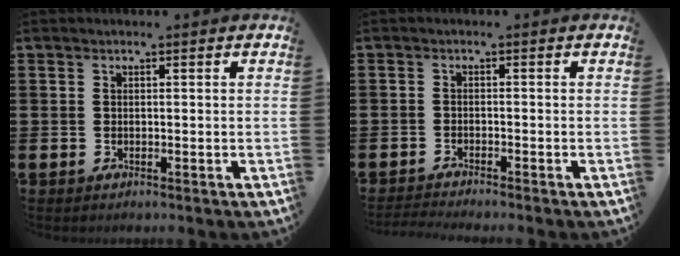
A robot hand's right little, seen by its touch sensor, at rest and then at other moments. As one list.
[{"total": 0.9, "force": [-0.9, -0.1, 0.0], "torque": [-0.002, -0.003, -0.017]}]